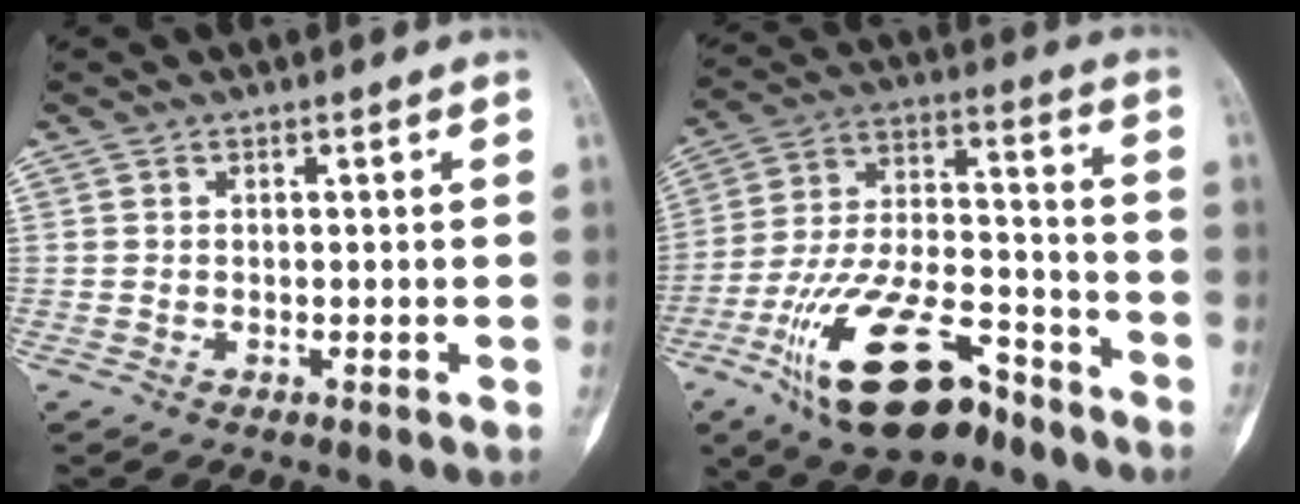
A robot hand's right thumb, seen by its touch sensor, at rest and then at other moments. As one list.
[{"total": 22.8, "force": [-13.7, 10.0, 15.2], "torque": [-0.302, 0.073, -0.247]}]